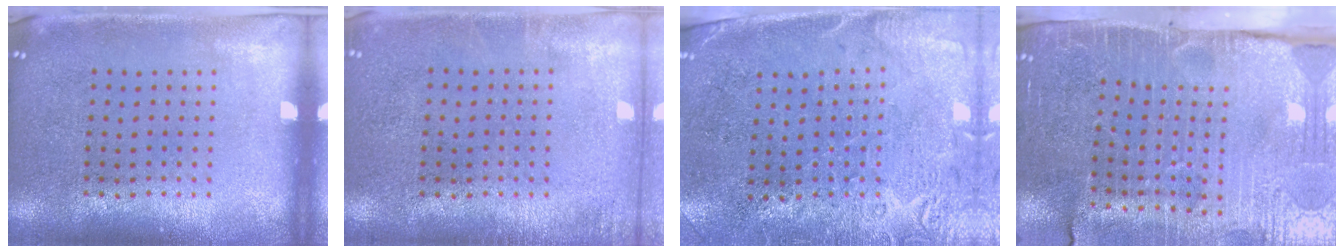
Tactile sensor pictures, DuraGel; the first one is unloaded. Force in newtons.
{"total": 0.8, "press": 0.8, "slide": 0.1}
{"total": 2.7, "press": 2.4, "slide": 1.2}
{"total": 3.9, "press": 3.6, "slide": 1.4}